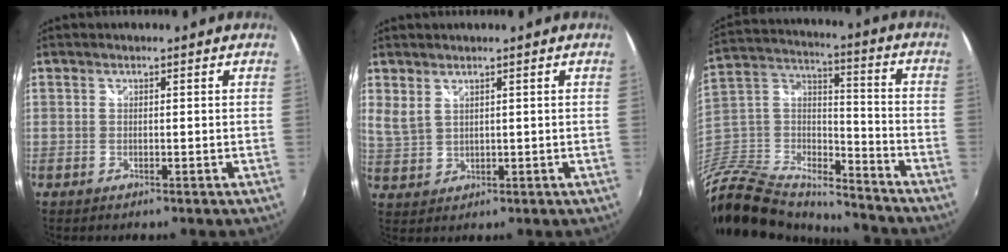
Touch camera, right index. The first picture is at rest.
{"total": 2.9, "force": [2.2, 1.1, 1.5], "torque": [-0.031, 0.000, 0.049]}
{"total": 22.6, "force": [-18.4, 9.7, 8.8], "torque": [-0.216, 0.024, -0.324]}